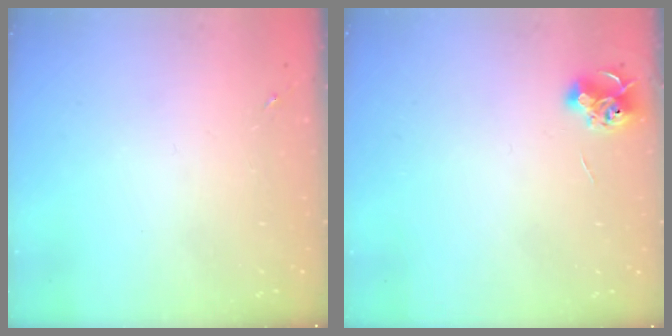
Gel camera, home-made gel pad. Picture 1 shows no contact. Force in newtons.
{"total": 6.5, "press": 6.5, "slide": 0.8}